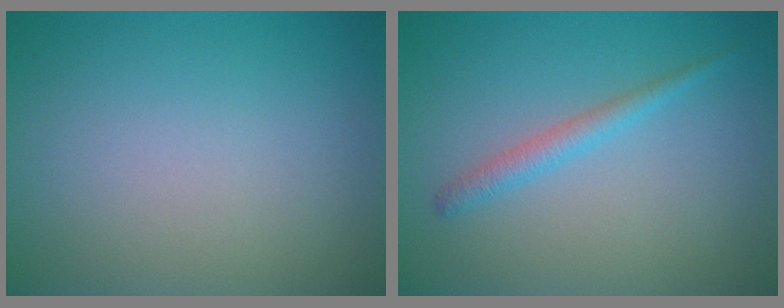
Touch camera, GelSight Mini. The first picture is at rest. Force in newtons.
{"total": 1.7, "press": 1.7, "slide": 0.2}